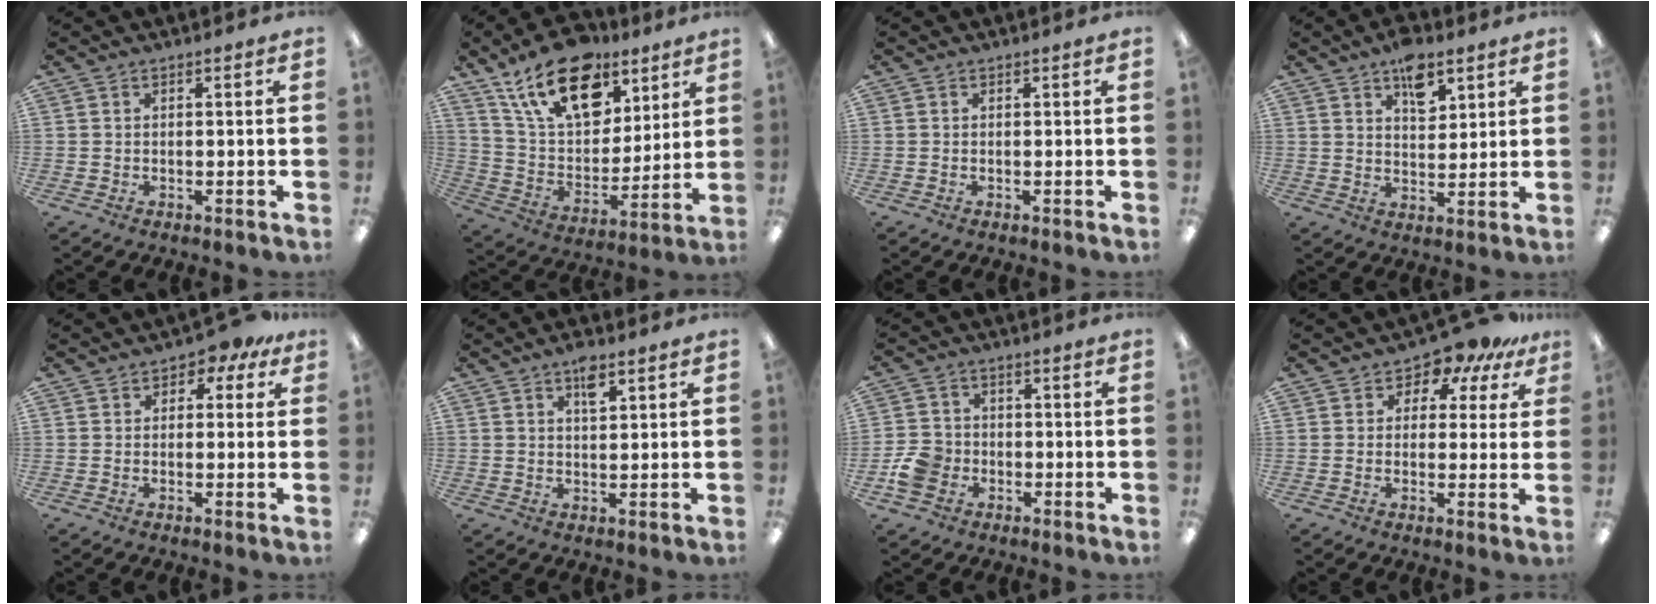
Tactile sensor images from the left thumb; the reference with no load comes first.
{"total": 20.5, "force": [12.3, 11.5, 11.7], "torque": [-0.201, -0.050, 0.220]}
{"total": 0.0}
{"total": 8.2, "force": [5.3, 4.3, 4.5], "torque": [-0.055, -0.025, 0.090]}
{"total": 3.1, "force": [1.1, 2.3, 1.7], "torque": [-0.012, -0.001, 0.015]}
{"total": 6.1, "force": [3.8, 2.6, 4.1], "torque": [-0.056, -0.014, 0.062]}
{"total": 6.6, "force": [-2.4, 5.4, 2.8], "torque": [-0.065, 0.014, -0.043]}
{"total": 6.9, "force": [5.4, 3.8, 1.9], "torque": [-0.037, -0.041, 0.095]}